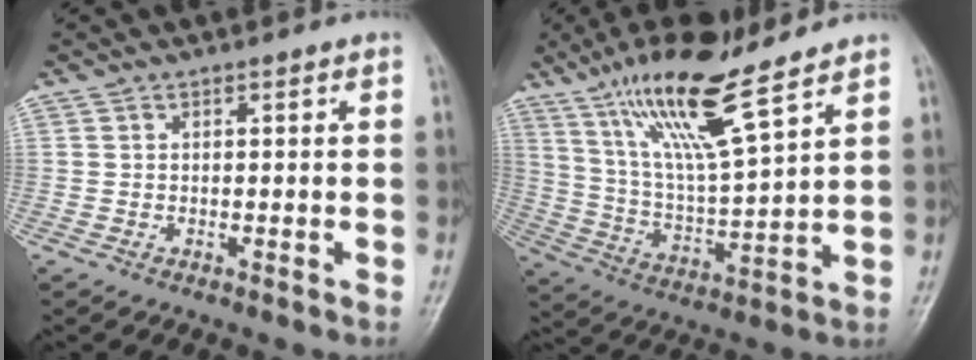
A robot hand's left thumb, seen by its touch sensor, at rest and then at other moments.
{"total": 16.4, "force": [10.9, 2.9, 11.9], "torque": [-0.214, -0.050, 0.212]}